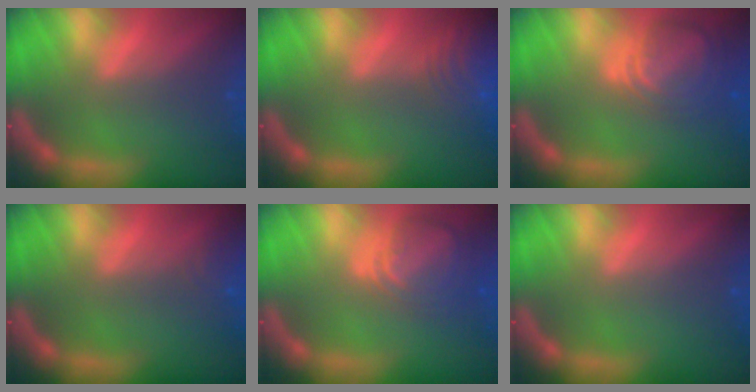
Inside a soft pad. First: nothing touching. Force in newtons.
{"total": 9.0}
{"total": 6.5}
{"total": 1.9}
{"total": 6.1}
{"total": 0.0}